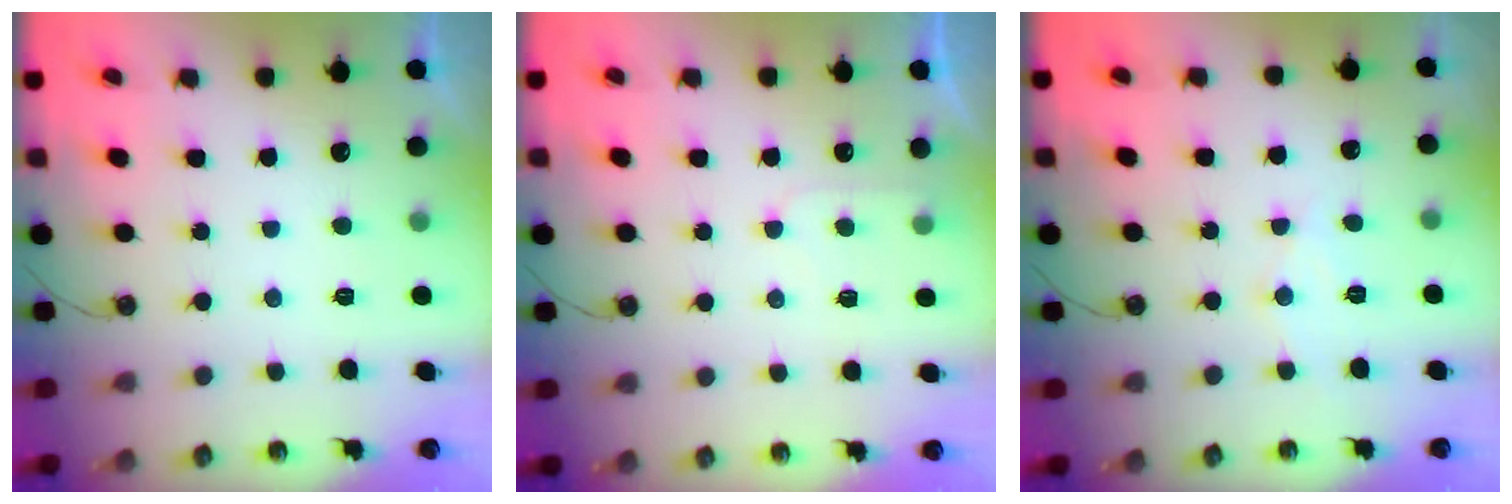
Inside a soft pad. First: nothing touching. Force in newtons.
{"total": 5.0, "press": 4.9, "slide": 0.5}
{"total": 7.0, "press": 7.0, "slide": 0.4}